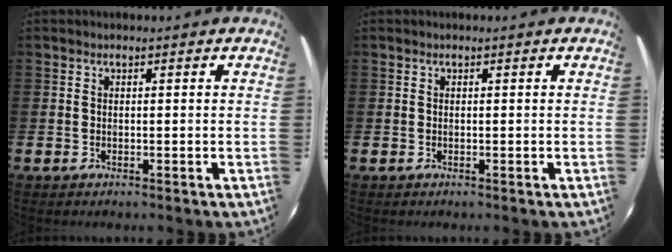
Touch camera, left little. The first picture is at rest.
{"total": 0.0}